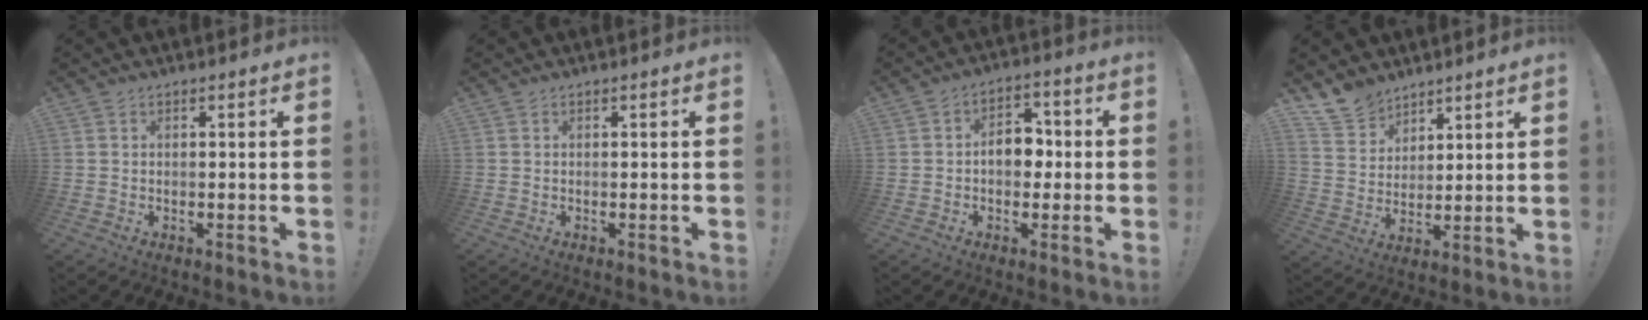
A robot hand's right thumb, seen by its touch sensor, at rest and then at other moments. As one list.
[{"total": 0.0}, {"total": 9.3, "force": [-0.7, 6.6, 6.5], "torque": [-0.085, 0.021, -0.011]}, {"total": 9.6, "force": [8.1, 5.0, 1.4], "torque": [-0.035, -0.058, 0.161]}]